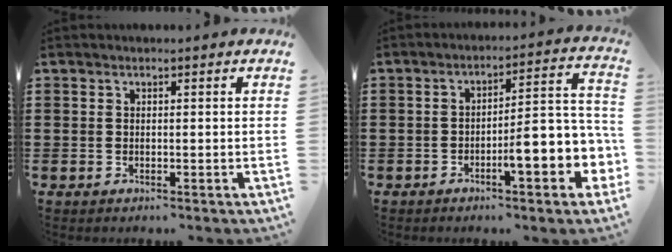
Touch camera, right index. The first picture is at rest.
{"total": 8.4, "force": [-3.2, 2.1, 7.4], "torque": [-0.105, -0.018, -0.057]}